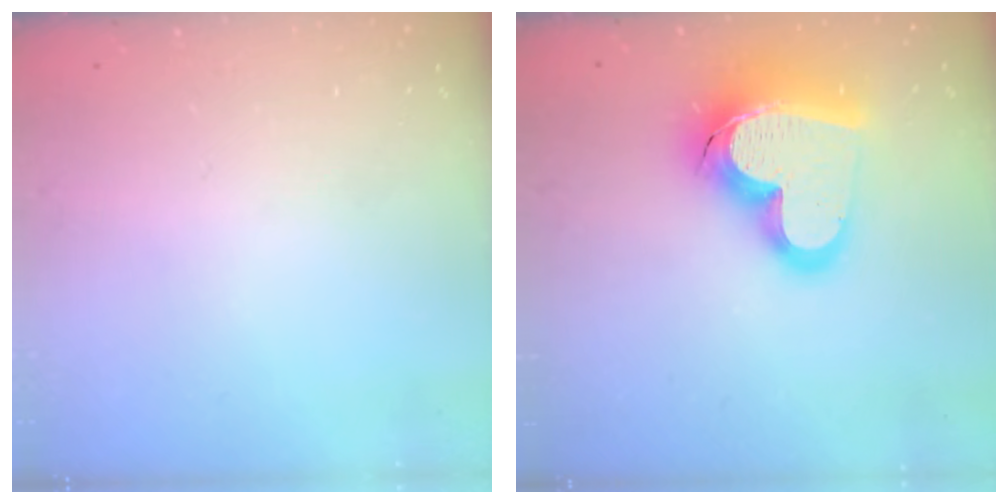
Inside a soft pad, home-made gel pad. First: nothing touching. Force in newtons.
{"total": 23.0, "press": 22.9, "slide": 2.3}